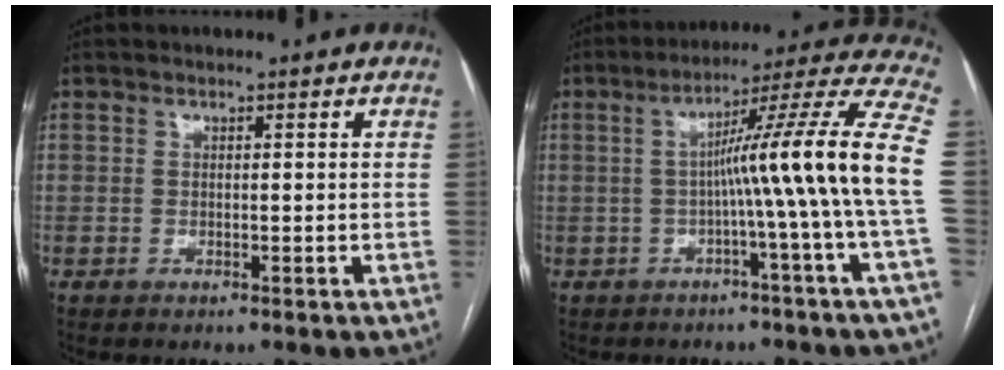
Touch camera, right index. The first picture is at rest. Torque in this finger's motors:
{"motor_torque": [1.93, -0.21, 0.95, 0.21]}